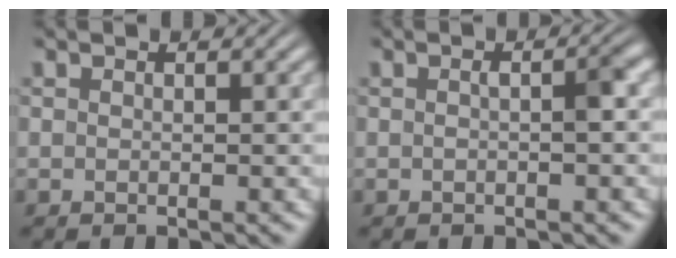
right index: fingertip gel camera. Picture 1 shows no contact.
{"total": 1.8, "force": [-0.3, 0.2, 1.8], "torque": [-0.022, 0.005, -0.007]}